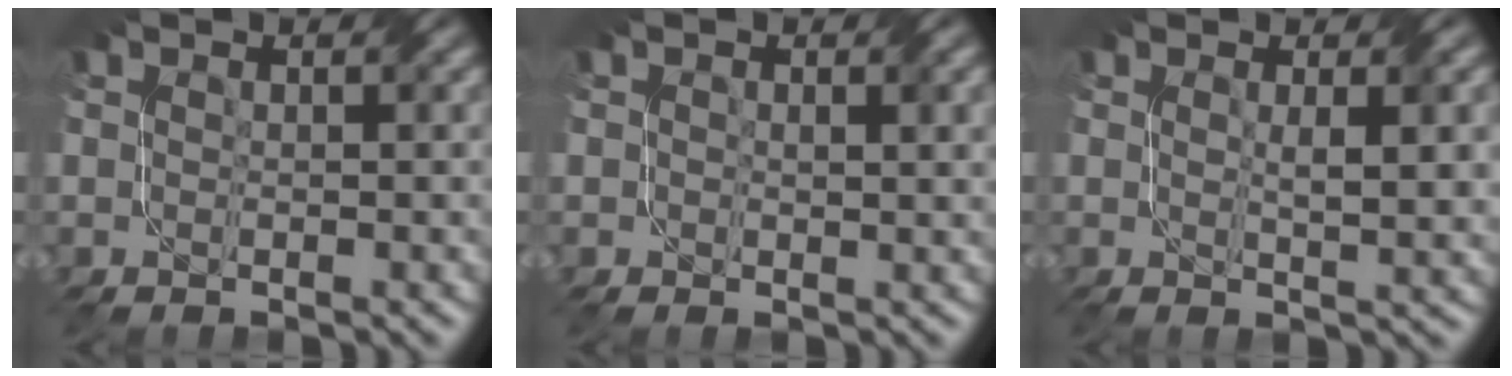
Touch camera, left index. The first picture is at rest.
{"total": 1.9, "force": [0.6, 0.8, 1.6], "torque": [-0.019, -0.001, 0.011]}
{"total": 3.7, "force": [0.7, 0.7, 3.5], "torque": [-0.049, 0.002, 0.012]}